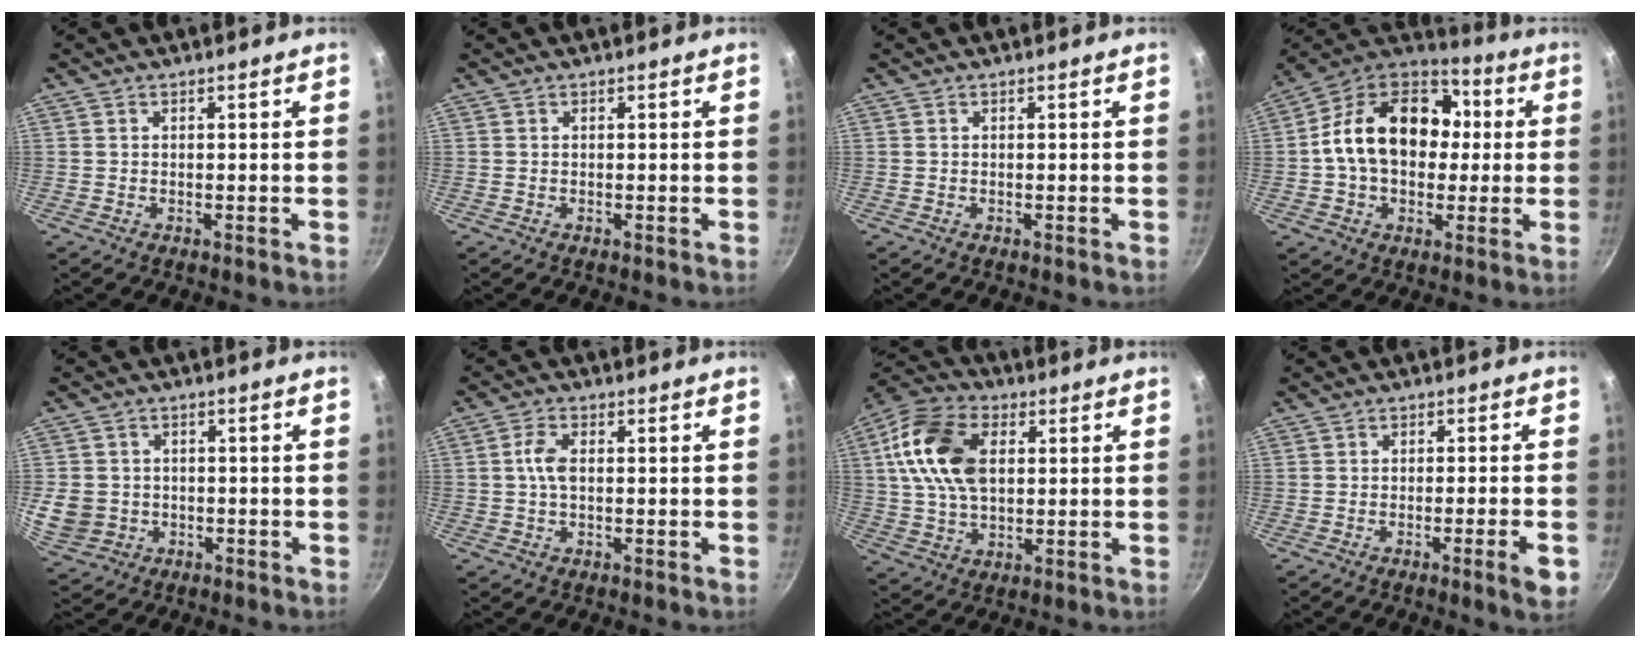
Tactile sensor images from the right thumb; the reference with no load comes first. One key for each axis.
{"total": 0.0}
{"total": 0.0}
{"total": 21.0, "fx": 1.4, "fy": 15.4, "fz": 14.3, "tx": -0.209, "ty": 0.041, "tz": 0.009}
{"total": 7.5, "fx": -1.2, "fy": 6.7, "fz": 3.3, "tx": -0.056, "ty": 0.008, "tz": -0.015}
{"total": 4.0, "fx": 0.3, "fy": 2.1, "fz": 3.4, "tx": -0.073, "ty": 0.008, "tz": 0.001}
{"total": 16.3, "fx": 3.5, "fy": 10.4, "fz": 12.2, "tx": -0.210, "ty": 0.009, "tz": 0.054}
{"total": 5.1, "fx": -2.1, "fy": 0.3, "fz": 4.6, "tx": -0.060, "ty": 0.009, "tz": -0.030}